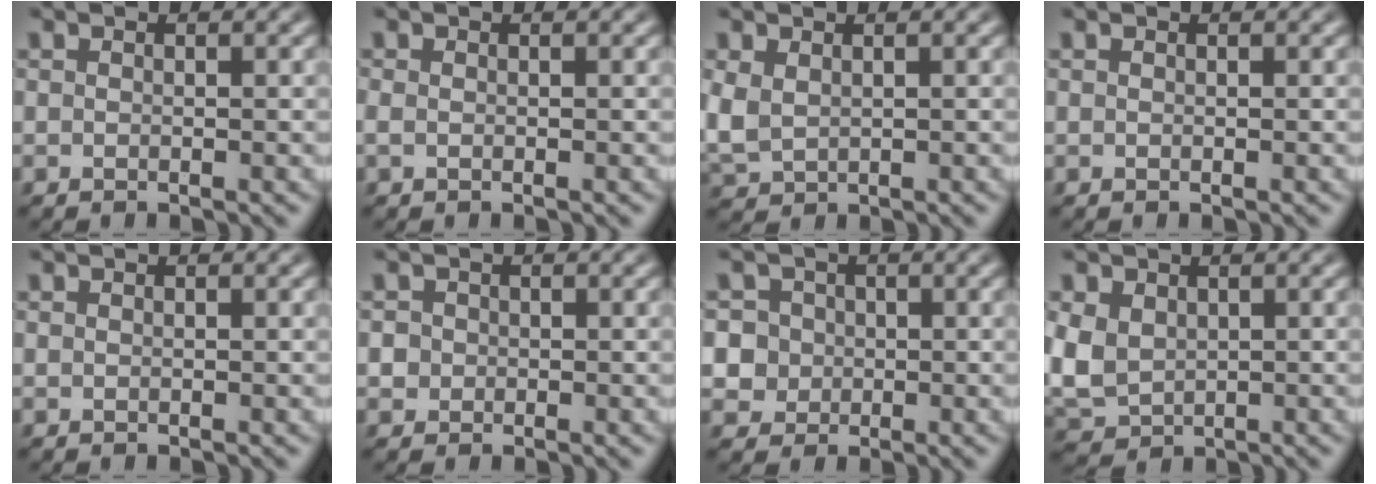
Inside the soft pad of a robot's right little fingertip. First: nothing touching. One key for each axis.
{"total": 0.9, "fx": -0.4, "fy": 0.6, "fz": 0.5, "tx": -0.017, "ty": -0.007, "tz": -0.003}
{"total": 3.4, "fx": 0.2, "fy": 3.0, "fz": 1.5, "tx": -0.056, "ty": -0.018, "tz": 0.021}
{"total": 0.0}
{"total": 0.0}
{"total": 2.5, "fx": -0.3, "fy": 2.4, "fz": 0.5, "tx": -0.023, "ty": -0.010, "tz": -0.004}
{"total": 7.7, "fx": -0.8, "fy": 7.3, "fz": 2.5, "tx": -0.077, "ty": -0.031, "tz": -0.007}
{"total": 6.6, "fx": -0.7, "fy": 5.9, "fz": 2.9, "tx": -0.100, "ty": -0.039, "tz": 0.009}